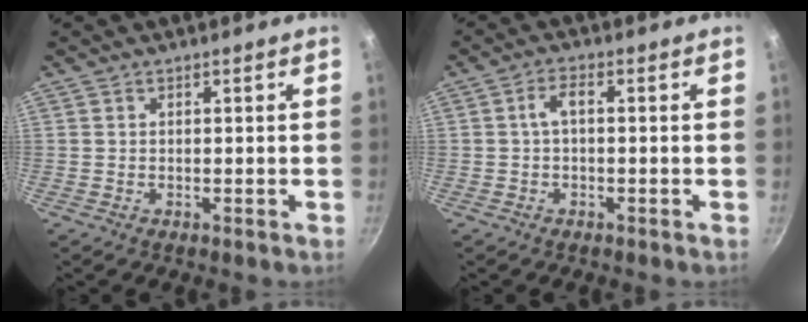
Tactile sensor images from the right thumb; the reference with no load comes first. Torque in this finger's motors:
{"motor_torque": [0.01, 1.01, 0.25, 0.47, -0.01]}